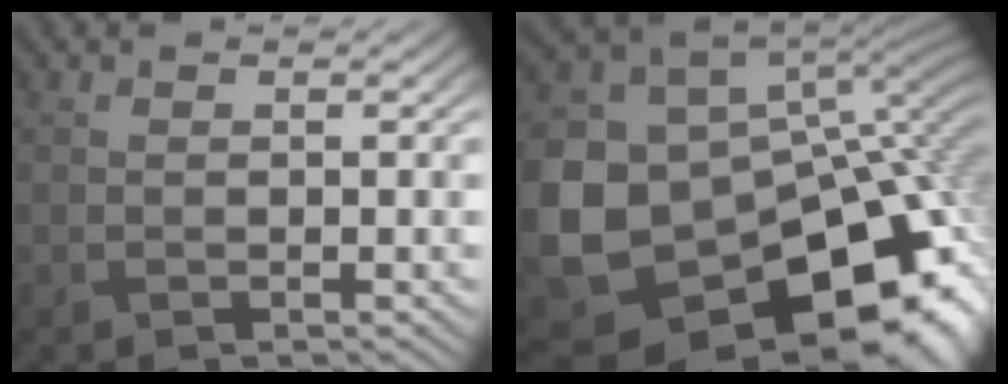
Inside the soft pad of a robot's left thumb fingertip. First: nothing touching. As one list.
[{"total": 20.8, "force": [-8.0, 15.4, 11.5], "torque": [-0.236, -0.026, -0.101]}]